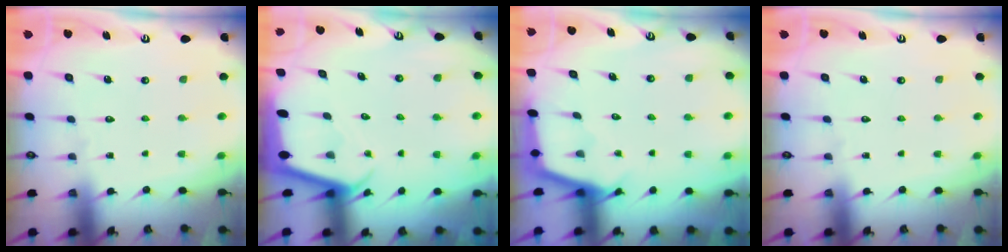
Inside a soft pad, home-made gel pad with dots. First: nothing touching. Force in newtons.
{"total": 2.2, "press": 2.2, "slide": 0.2}
{"total": 2.4, "press": 2.4, "slide": 0.2}
{"total": 0.0}